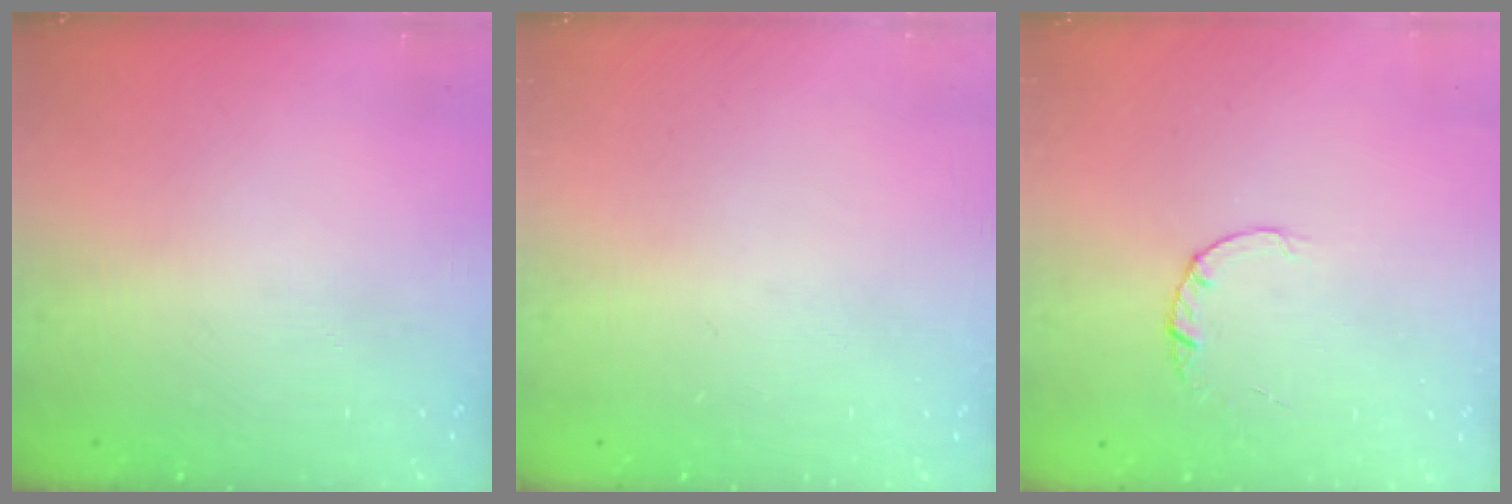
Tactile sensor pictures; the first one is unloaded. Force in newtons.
{"total": 0.0}
{"total": 1.4, "press": 1.4, "slide": 0.2}